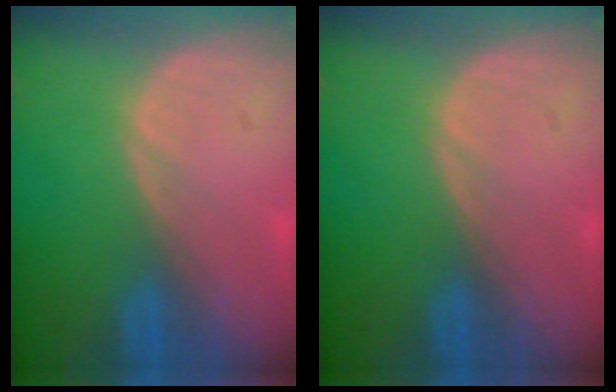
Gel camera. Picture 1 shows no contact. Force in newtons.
{"total": 0.0}